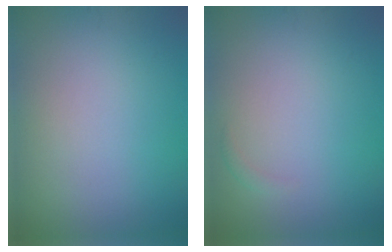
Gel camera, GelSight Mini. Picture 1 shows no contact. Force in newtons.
{"total": 0.6, "press": 0.6, "slide": 0.1}